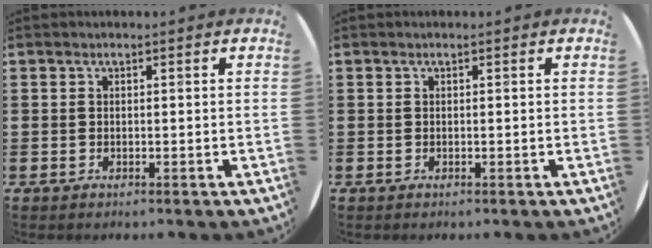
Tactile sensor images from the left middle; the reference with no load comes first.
{"total": 0.0}